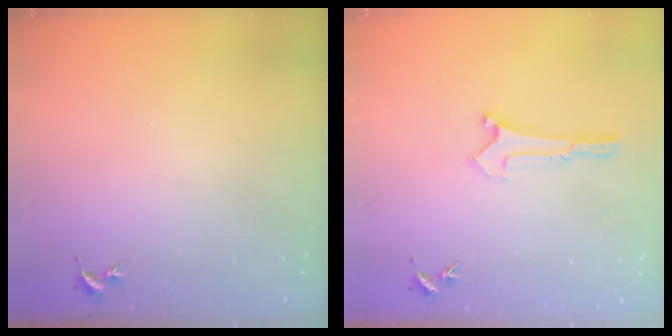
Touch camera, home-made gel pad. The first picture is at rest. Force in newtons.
{"total": 0.0}